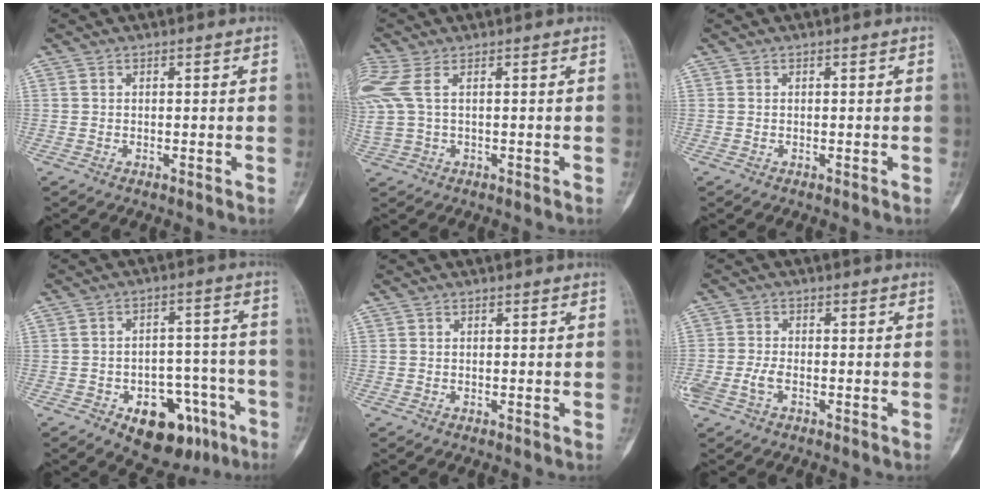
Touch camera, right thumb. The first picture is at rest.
{"total": 6.3, "force": [1.6, 2.5, 5.5], "torque": [-0.180, 0.020, 0.042]}
{"total": 0.0}
{"total": 14.5, "force": [-7.3, 8.5, 9.2], "torque": [-0.090, 0.052, -0.093]}
{"total": 0.0}
{"total": 3.5, "force": [-1.3, 2.0, 2.5], "torque": [-0.065, 0.012, -0.024]}